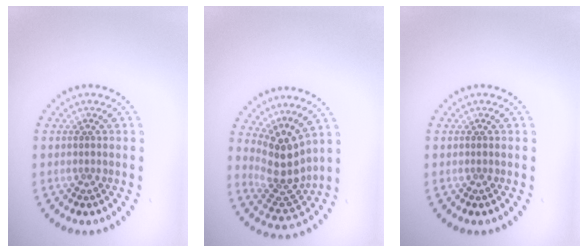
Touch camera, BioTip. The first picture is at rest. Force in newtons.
{"total": 3.9, "press": 3.0, "slide": 2.6}
{"total": 0.0}